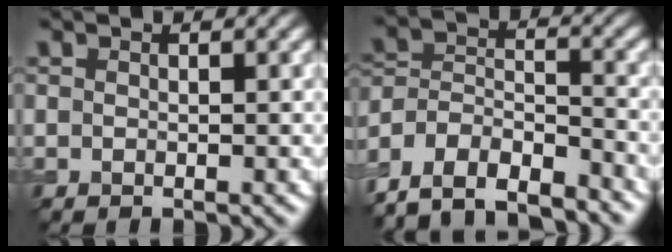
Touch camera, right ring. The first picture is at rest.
{"total": 8.6, "force": [-7.4, 3.1, 3.1], "torque": [-0.060, -0.002, -0.136]}